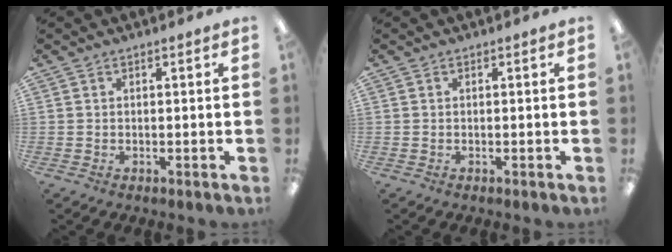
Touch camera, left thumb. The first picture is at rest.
{"total": 0.0}